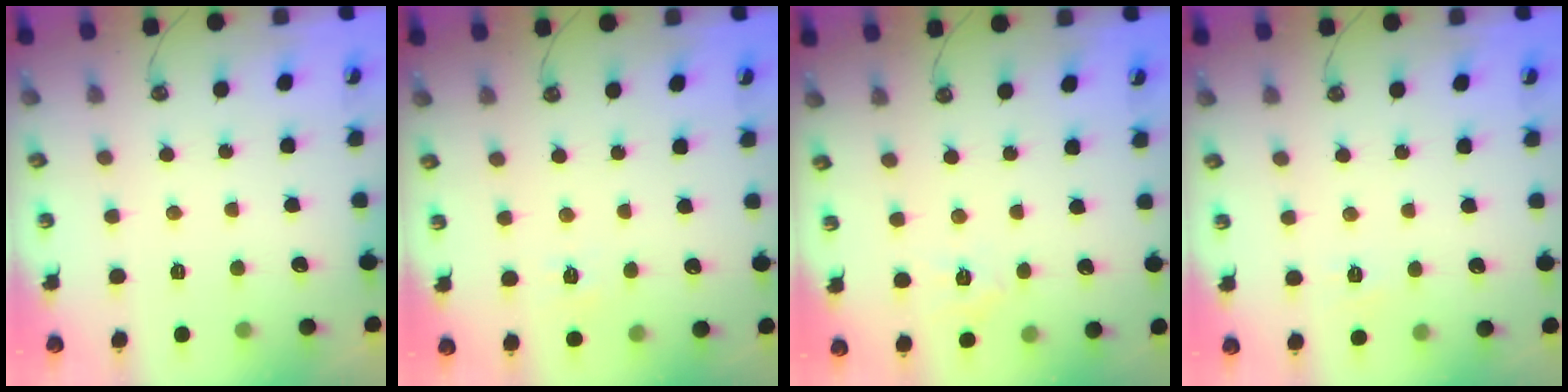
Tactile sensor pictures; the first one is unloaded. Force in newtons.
{"total": 5.3, "press": 5.3, "slide": 0.7}
{"total": 3.9, "press": 3.9, "slide": 0.4}
{"total": 4.6, "press": 4.5, "slide": 0.5}